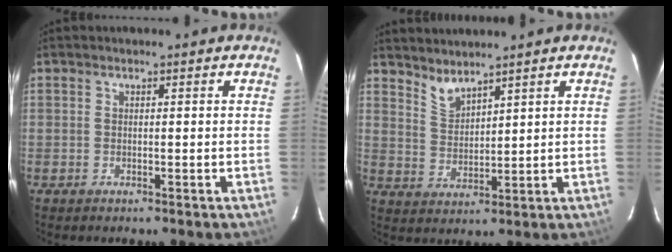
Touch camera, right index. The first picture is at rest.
{"total": 4.4, "force": [4.0, 0.8, 1.6], "torque": [-0.031, -0.005, 0.080]}